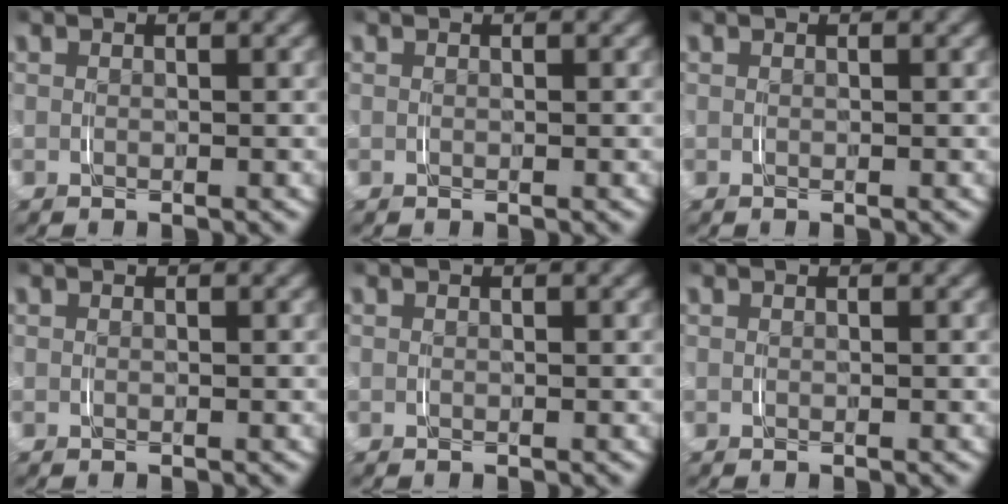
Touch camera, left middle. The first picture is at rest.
{"total": 0.0}
{"total": 0.0}
{"total": 0.0}
{"total": 0.0}
{"total": 0.0}